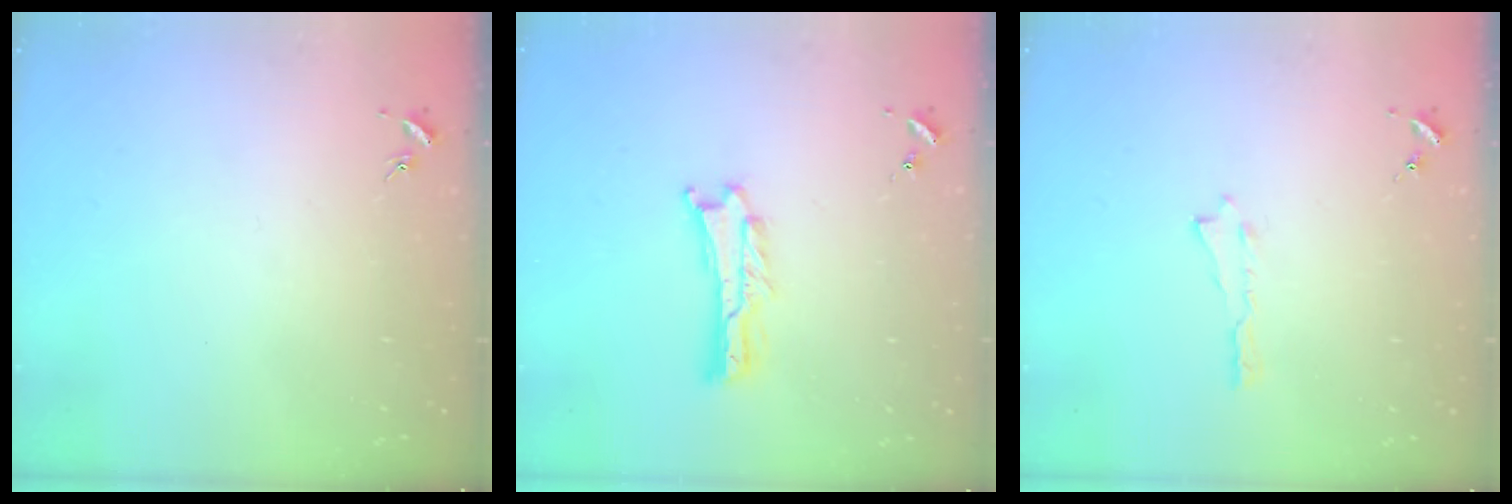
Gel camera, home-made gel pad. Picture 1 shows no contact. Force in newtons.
{"total": 0.8, "press": 0.8, "slide": 0.2}
{"total": 0.0}